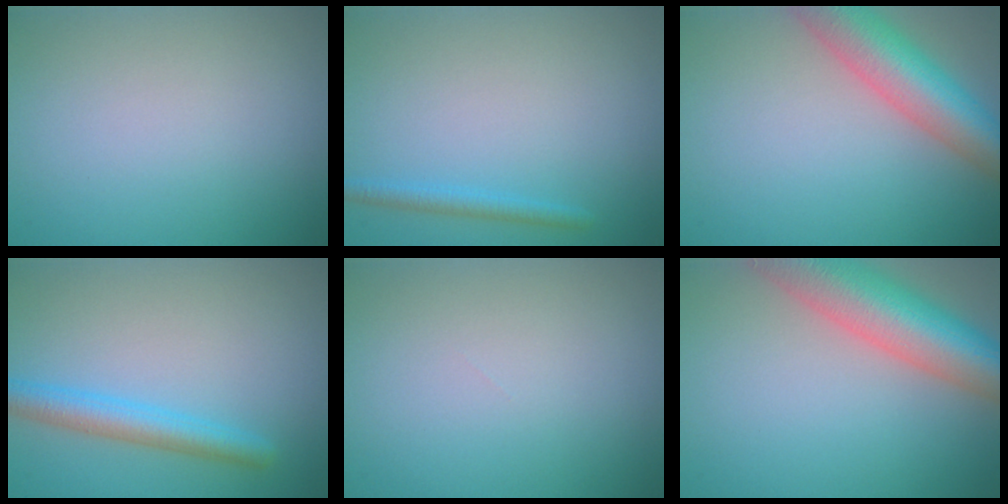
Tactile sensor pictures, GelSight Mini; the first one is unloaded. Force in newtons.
{"total": 1.5, "press": 1.4, "slide": 0.1}
{"total": 7.5, "press": 7.5, "slide": 0.3}
{"total": 3.3, "press": 3.3, "slide": 0.1}
{"total": 0.0}
{"total": 9.8, "press": 9.8, "slide": 0.4}